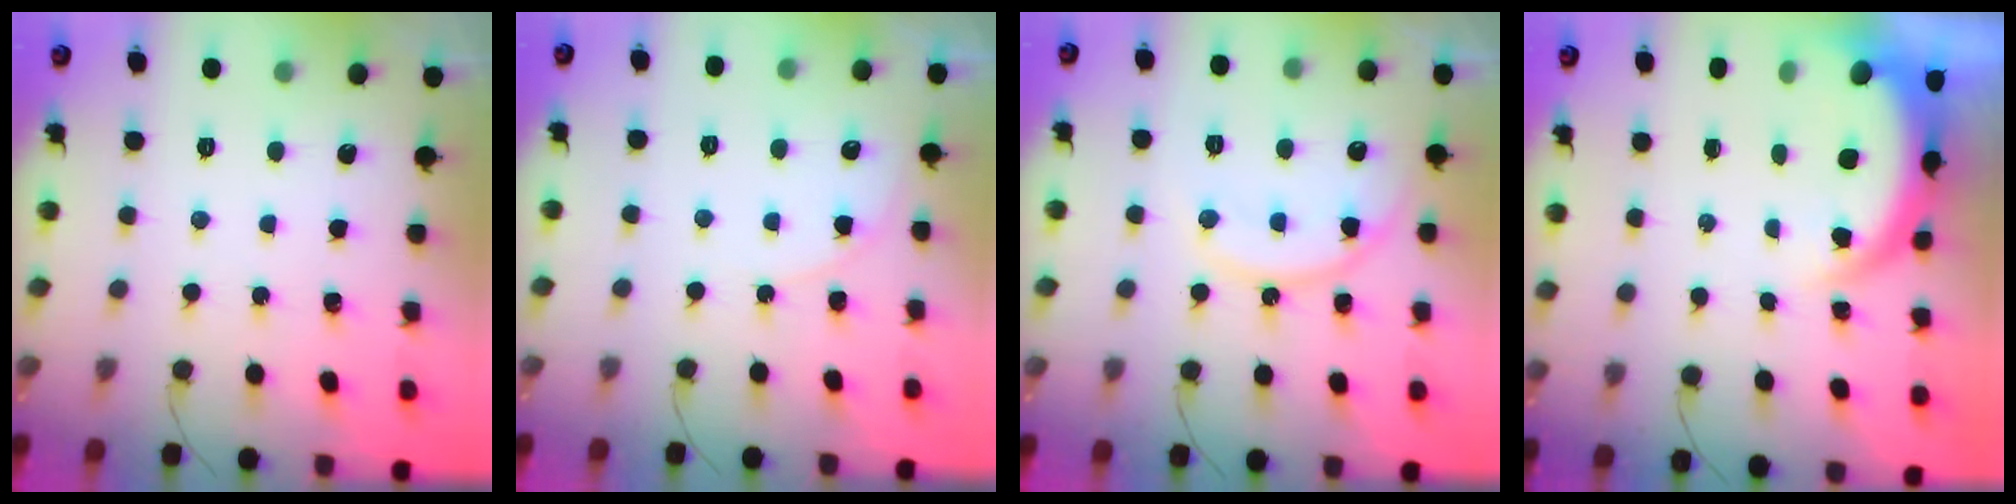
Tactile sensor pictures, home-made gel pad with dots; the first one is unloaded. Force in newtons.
{"total": 4.2, "press": 4.2, "slide": 0.5}
{"total": 12.4, "press": 12.4, "slide": 0.7}
{"total": 5.6, "press": 5.5, "slide": 0.5}